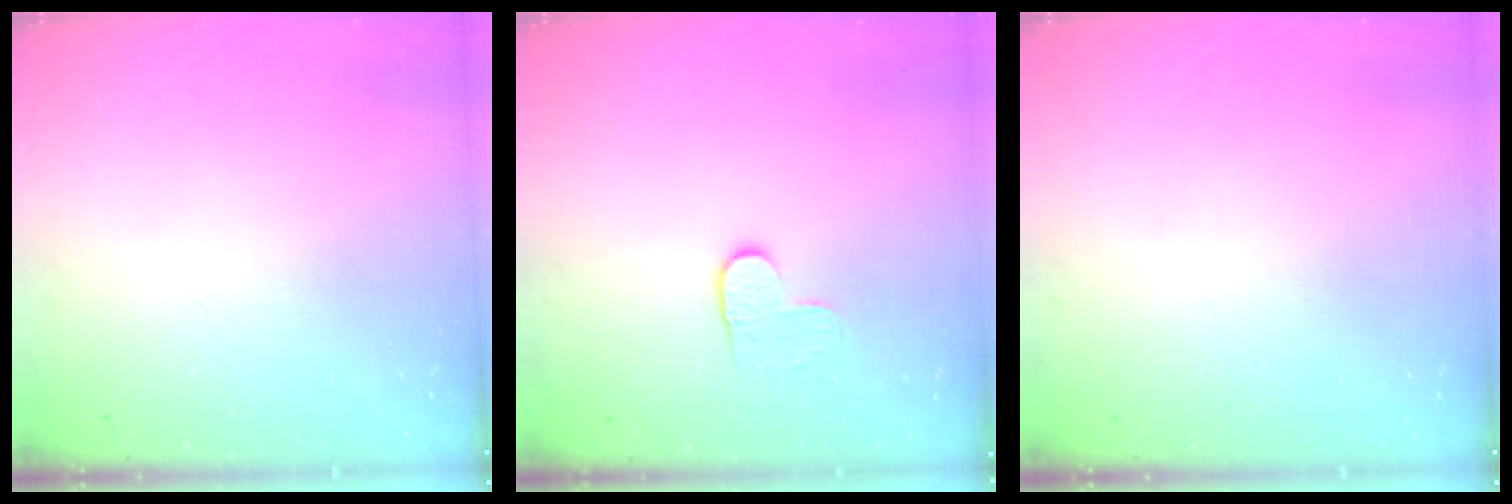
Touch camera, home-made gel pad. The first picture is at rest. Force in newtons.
{"total": 3.6, "press": 3.6, "slide": 0.4}
{"total": 0.0}